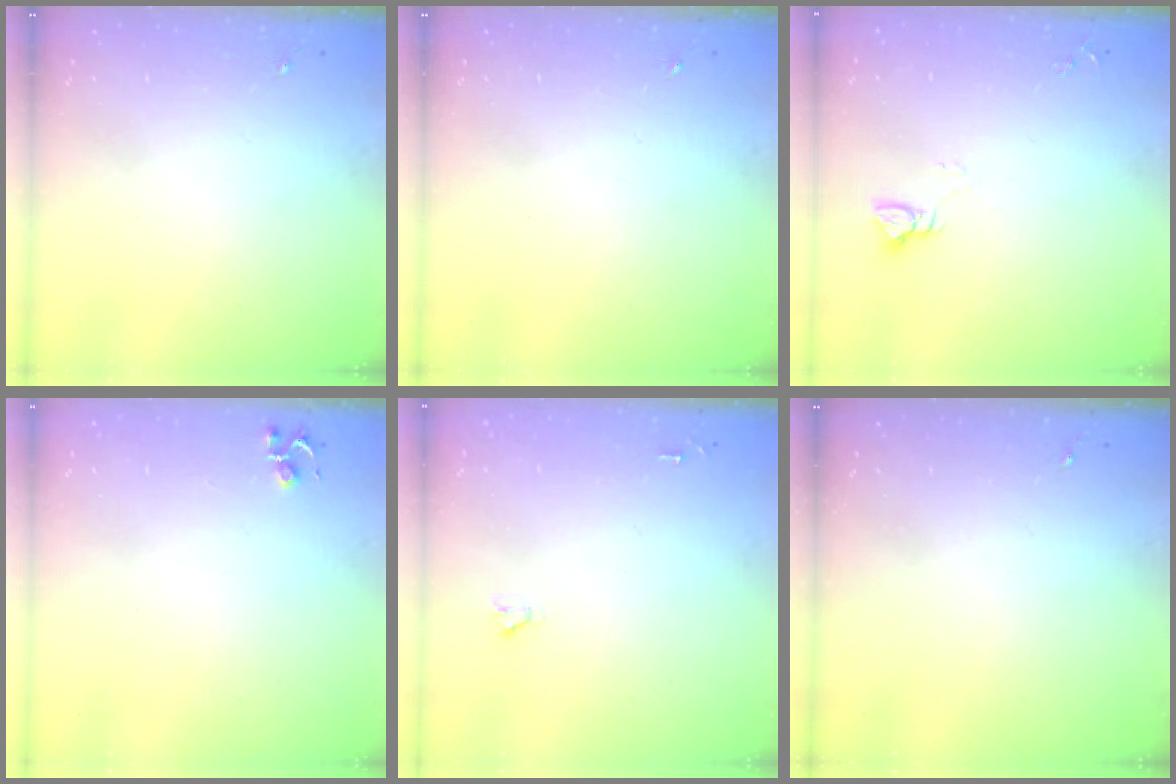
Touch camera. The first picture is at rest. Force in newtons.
{"total": 0.0}
{"total": 3.5, "press": 3.5, "slide": 0.3}
{"total": 4.1, "press": 4.1, "slide": 0.5}
{"total": 1.6, "press": 1.6, "slide": 0.1}
{"total": 0.0}